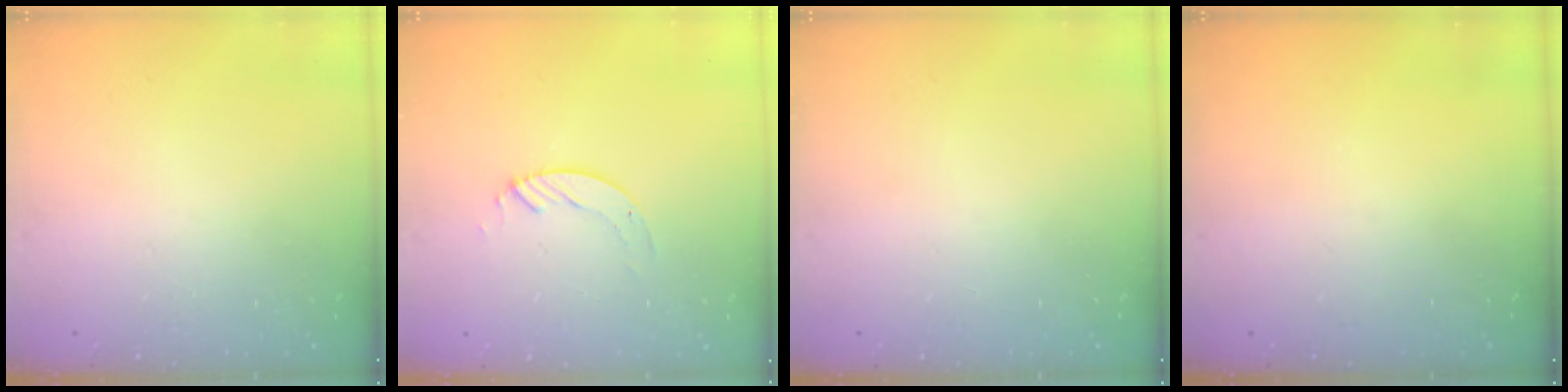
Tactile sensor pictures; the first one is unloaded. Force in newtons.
{"total": 3.4, "press": 3.4, "slide": 0.4}
{"total": 0.0}
{"total": 0.0}